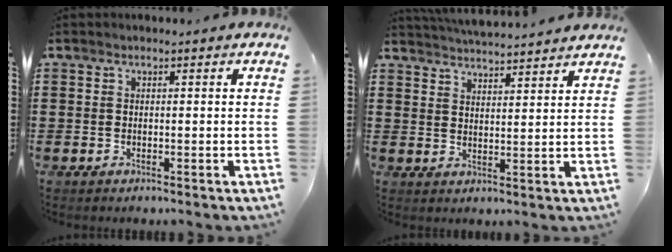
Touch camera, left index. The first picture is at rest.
{"total": 4.1, "force": [4.1, -0.3, 0.4], "torque": [-0.020, -0.022, 0.072]}